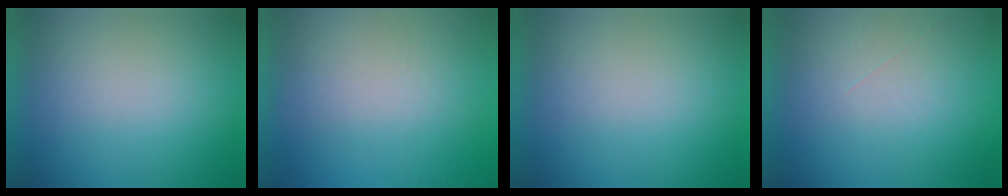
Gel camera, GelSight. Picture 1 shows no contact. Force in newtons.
{"total": 8.4}
{"total": 0.0}
{"total": 1.2}